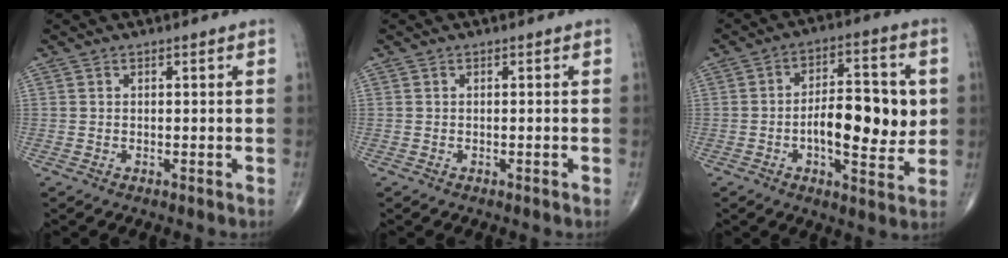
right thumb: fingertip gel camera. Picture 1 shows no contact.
{"total": 0.0}
{"total": 14.5, "force": [-0.3, 6.1, 13.1], "torque": [-0.174, 0.008, -0.007]}